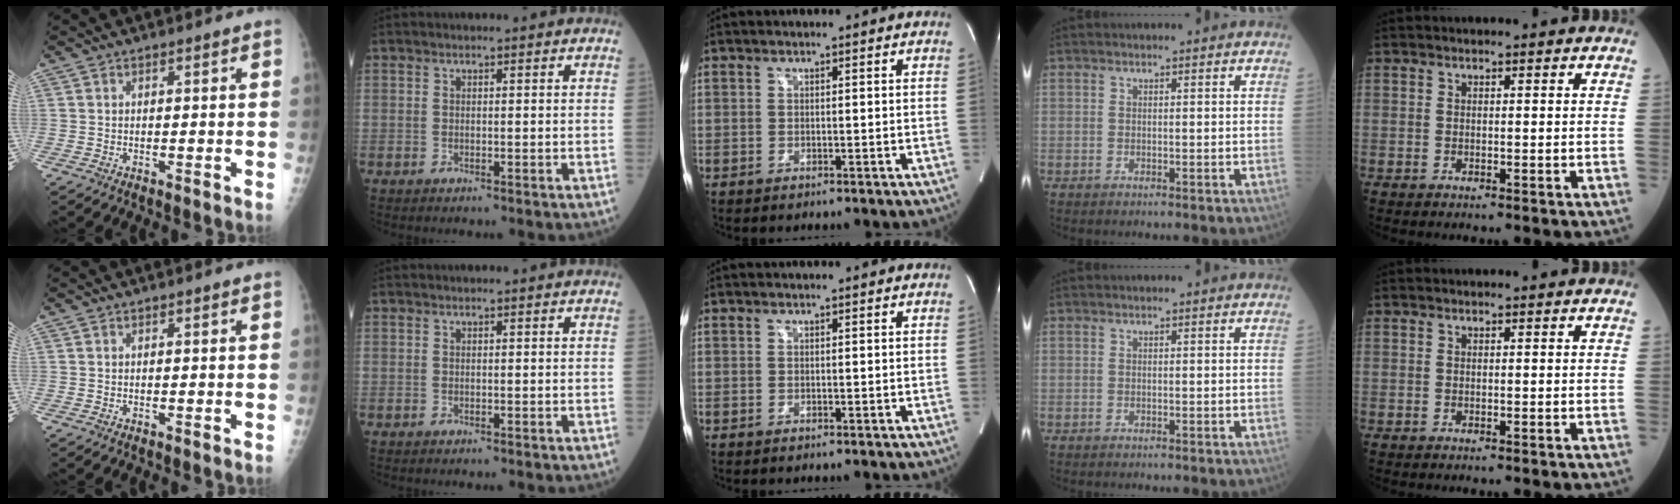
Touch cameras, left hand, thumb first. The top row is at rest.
{}